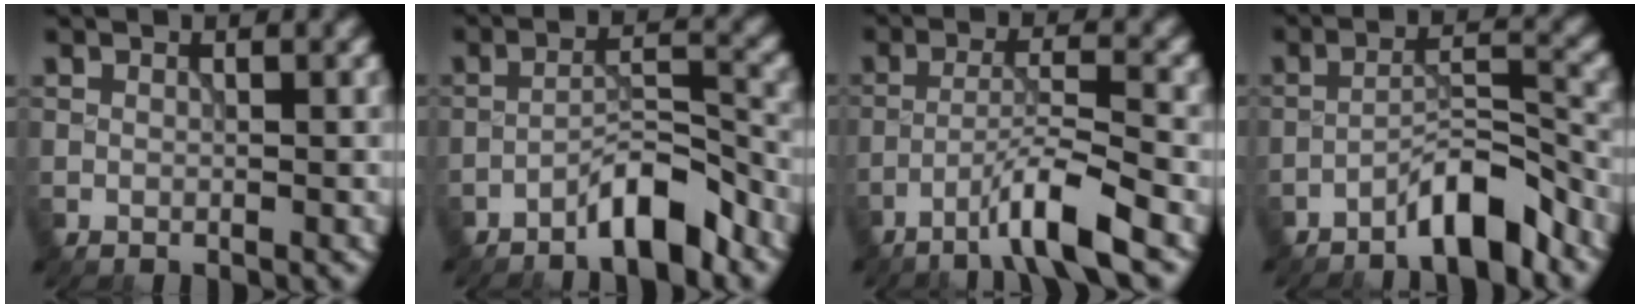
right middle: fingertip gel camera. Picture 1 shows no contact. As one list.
[{"total": 4.8, "force": [-3.6, 1.0, 3.1], "torque": [-0.049, 0.013, -0.068]}, {"total": 5.3, "force": [-3.3, 0.1, 4.1], "torque": [-0.068, 0.011, -0.072]}, {"total": 5.1, "force": [-3.9, 0.9, 3.2], "torque": [-0.048, 0.014, -0.073]}]